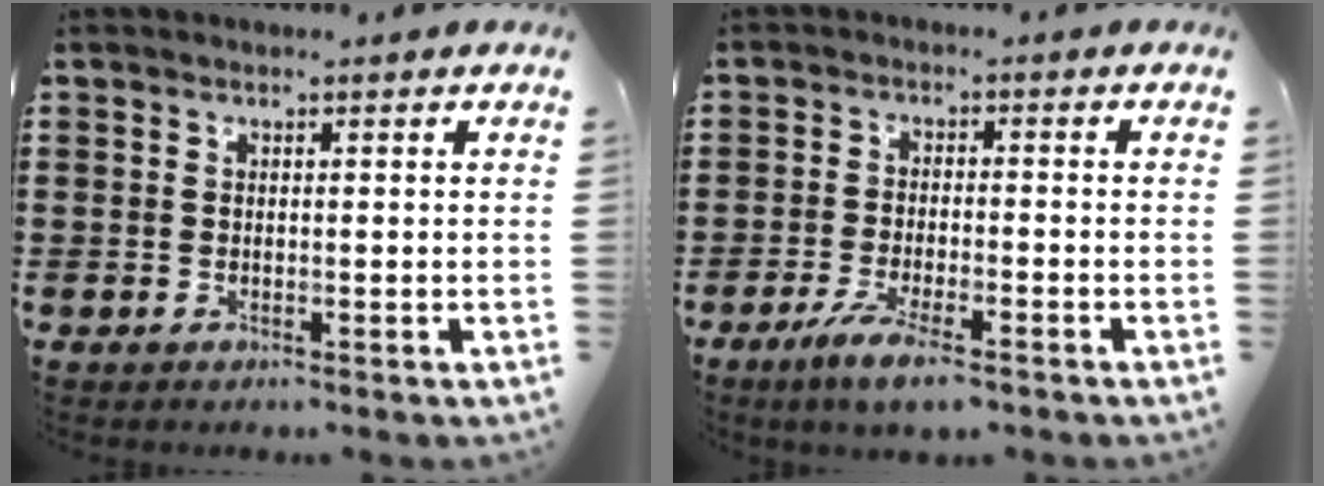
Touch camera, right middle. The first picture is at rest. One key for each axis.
{"total": 4.9, "fx": -3.5, "fy": 0.7, "fz": 3.3, "tx": -0.072, "ty": -0.009, "tz": -0.066}